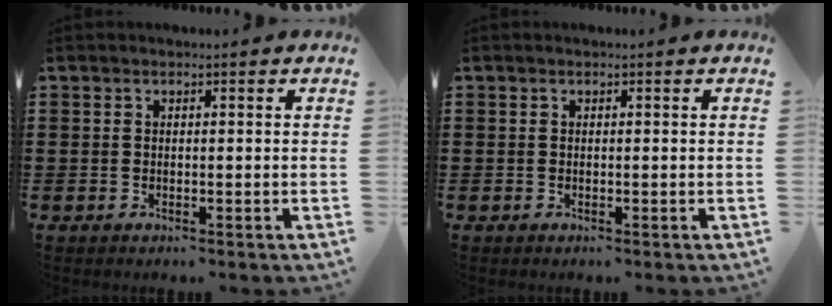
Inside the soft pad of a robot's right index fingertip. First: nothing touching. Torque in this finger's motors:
{"motor_torque": [-0.01, 0.01, 0.00, 0.00]}